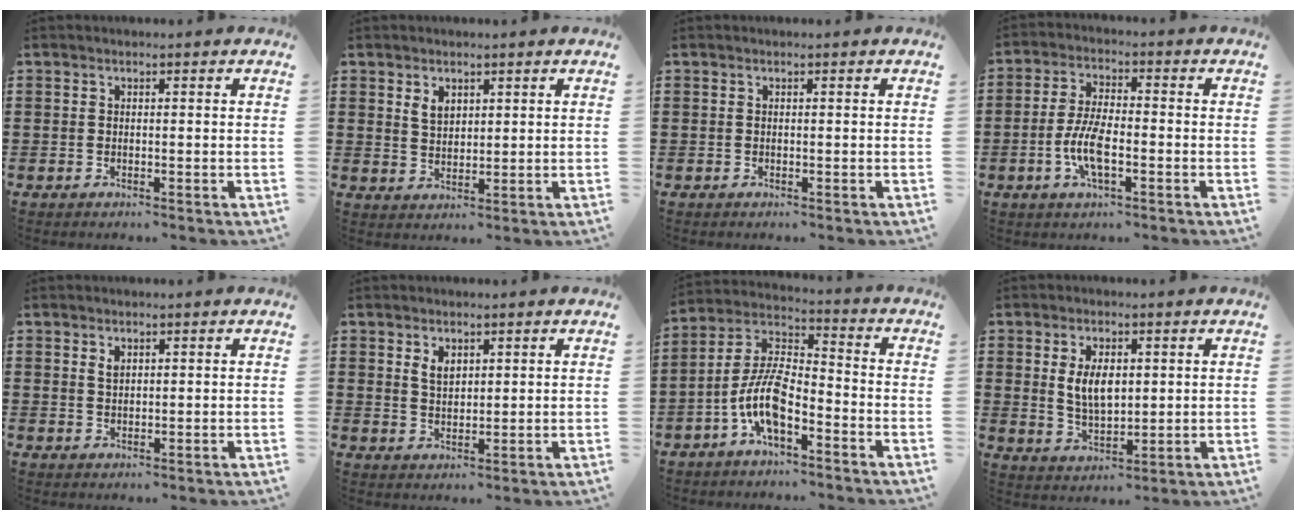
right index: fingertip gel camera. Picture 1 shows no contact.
{"total": 2.9, "force": [1.7, 1.9, 1.5], "torque": [-0.035, 0.006, 0.031]}
{"total": 0.0}
{"total": 7.0, "force": [-2.0, 2.4, 6.2], "torque": [-0.146, -0.008, -0.046]}
{"total": 1.3, "force": [0.8, 0.8, 0.7], "torque": [-0.017, 0.003, 0.014]}
{"total": 3.0, "force": [1.8, 1.8, 1.6], "torque": [-0.037, 0.006, 0.033]}
{"total": 9.5, "force": [-4.6, 3.8, 7.5], "torque": [-0.178, -0.003, -0.093]}
{"total": 5.7, "force": [1.2, 3.1, 4.7], "torque": [-0.091, 0.006, 0.018]}